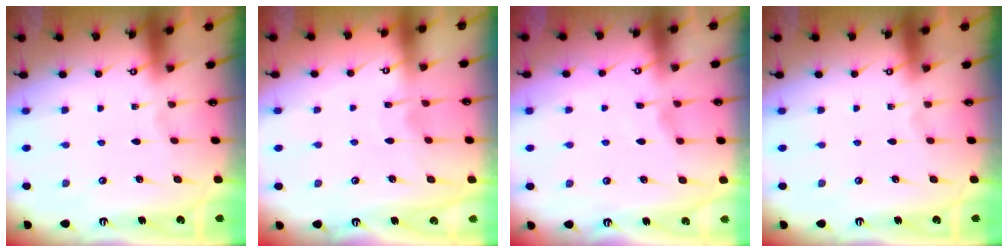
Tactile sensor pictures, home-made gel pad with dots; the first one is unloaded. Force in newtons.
{"total": 3.5, "press": 3.5, "slide": 0.3}
{"total": 3.4, "press": 3.3, "slide": 0.4}
{"total": 0.0}